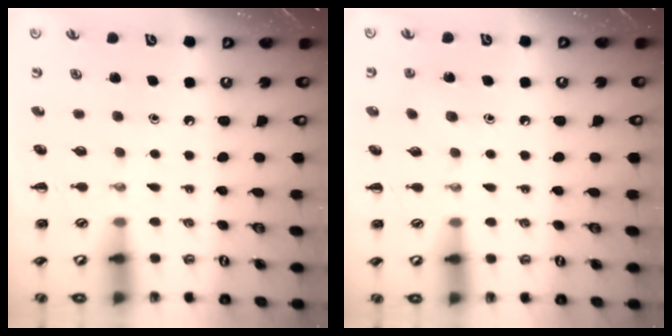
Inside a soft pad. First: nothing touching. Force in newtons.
{"total": 6.1, "press": 5.8, "slide": 1.8}